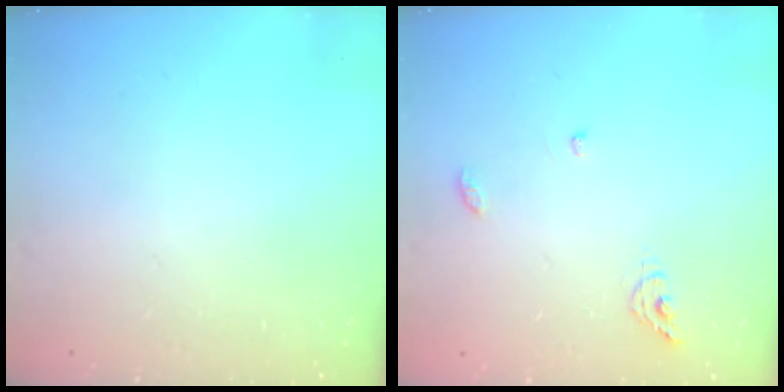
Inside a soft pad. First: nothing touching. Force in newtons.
{"total": 6.4, "press": 6.4, "slide": 0.1}